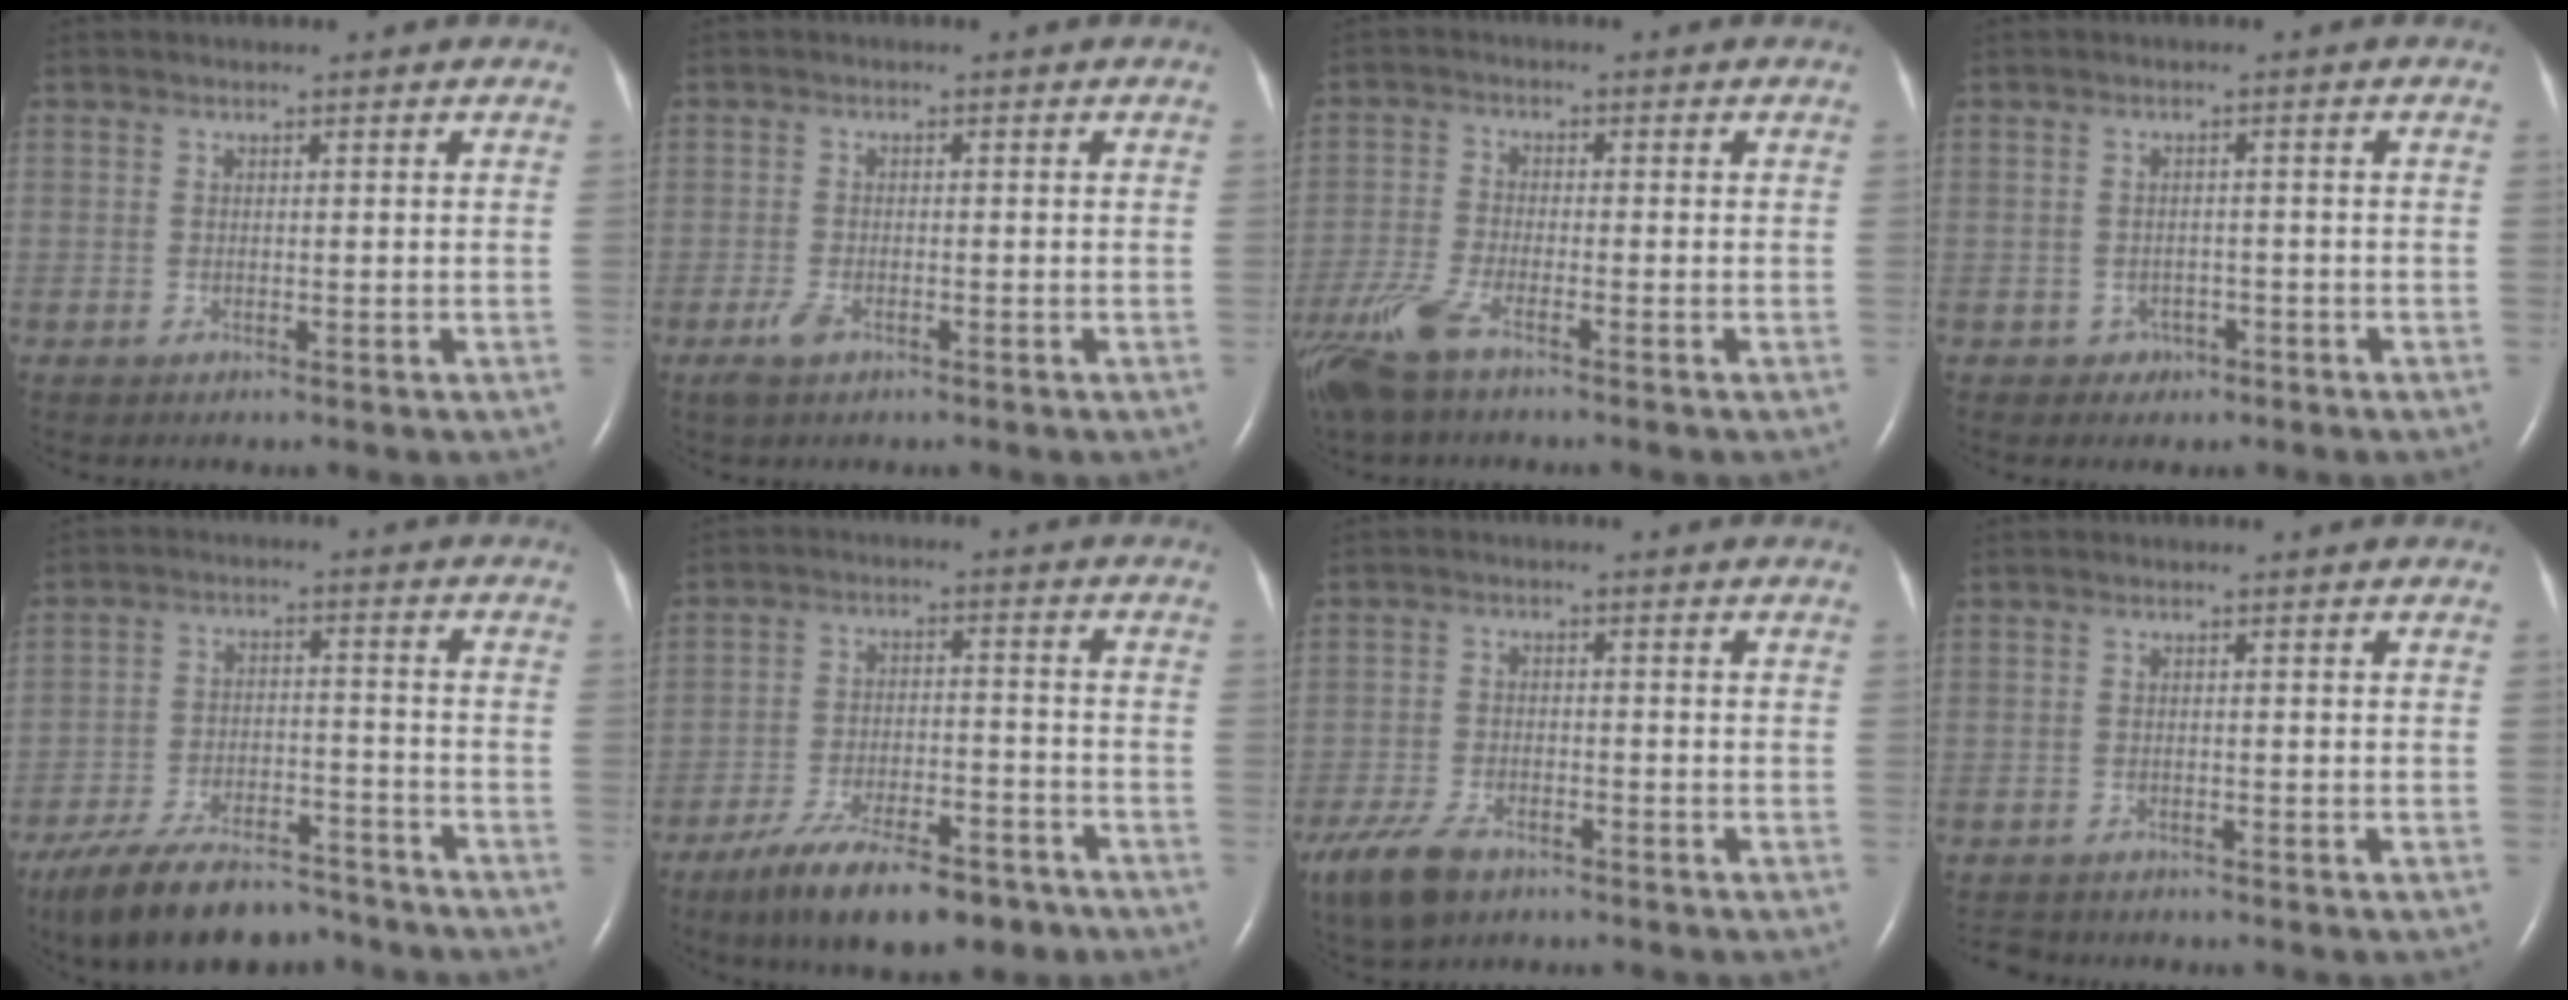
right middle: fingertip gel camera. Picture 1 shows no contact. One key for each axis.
{"total": 2.3, "fx": -1.4, "fy": 0.9, "fz": 1.6, "tx": -0.046, "ty": -0.004, "tz": -0.026}
{"total": 7.9, "fx": -5.4, "fy": 1.7, "fz": 5.5, "tx": -0.129, "ty": -0.017, "tz": -0.108}
{"total": 2.2, "fx": -1.3, "fy": 1.8, "fz": 0.1, "tx": 0.000, "ty": 0.011, "tz": -0.014}
{"total": 14.9, "fx": -12.2, "fy": 5.0, "fz": 6.9, "tx": -0.125, "ty": 0.003, "tz": -0.198}
{"total": 14.1, "fx": -10.2, "fy": 4.6, "fz": 8.5, "tx": -0.144, "ty": -0.004, "tz": -0.170}
{"total": 9.7, "fx": -6.7, "fy": 4.8, "fz": 5.1, "tx": -0.120, "ty": -0.015, "tz": -0.119}
{"total": 3.4, "fx": -3.2, "fy": 1.2, "fz": 0.3, "tx": -0.007, "ty": -0.009, "tz": -0.051}